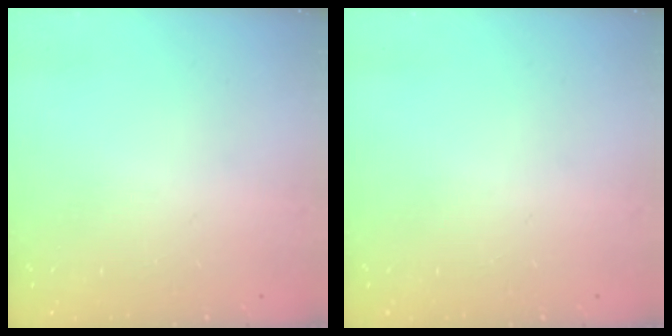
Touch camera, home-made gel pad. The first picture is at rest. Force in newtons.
{"total": 0.0}